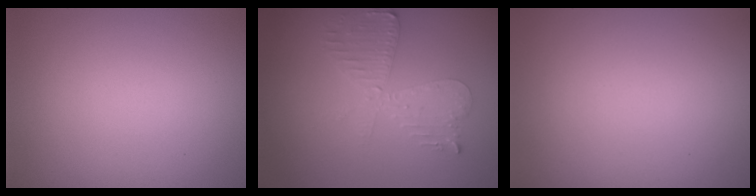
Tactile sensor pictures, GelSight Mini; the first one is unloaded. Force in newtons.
{"total": 2.6, "press": 2.5, "slide": 0.5}
{"total": 0.0}